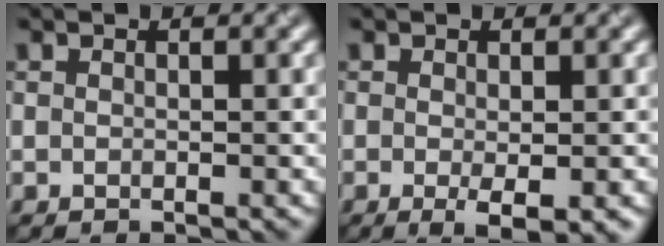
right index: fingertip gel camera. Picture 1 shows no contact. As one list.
[{"total": 2.3, "force": [-0.6, 0.3, 2.3], "torque": [-0.038, -0.011, -0.006]}]